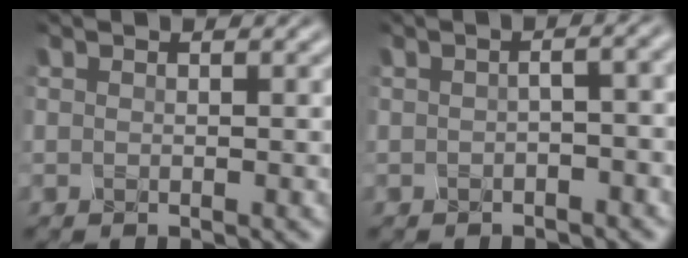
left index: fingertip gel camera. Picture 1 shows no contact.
{"total": 5.1, "force": [0.1, 2.5, 4.4], "torque": [-0.037, 0.030, -0.010]}